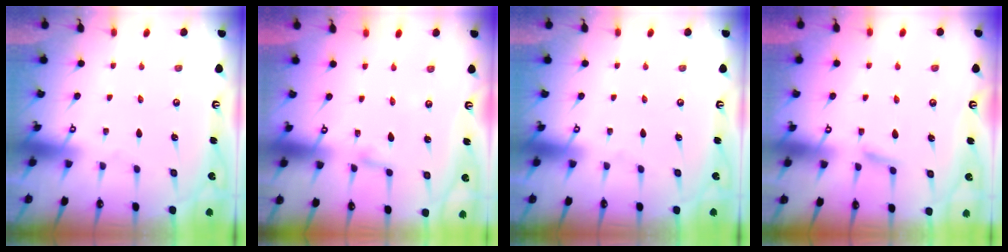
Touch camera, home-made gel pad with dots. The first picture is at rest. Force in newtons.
{"total": 2.7, "press": 2.7, "slide": 0.2}
{"total": 0.0}
{"total": 5.5, "press": 5.4, "slide": 0.9}